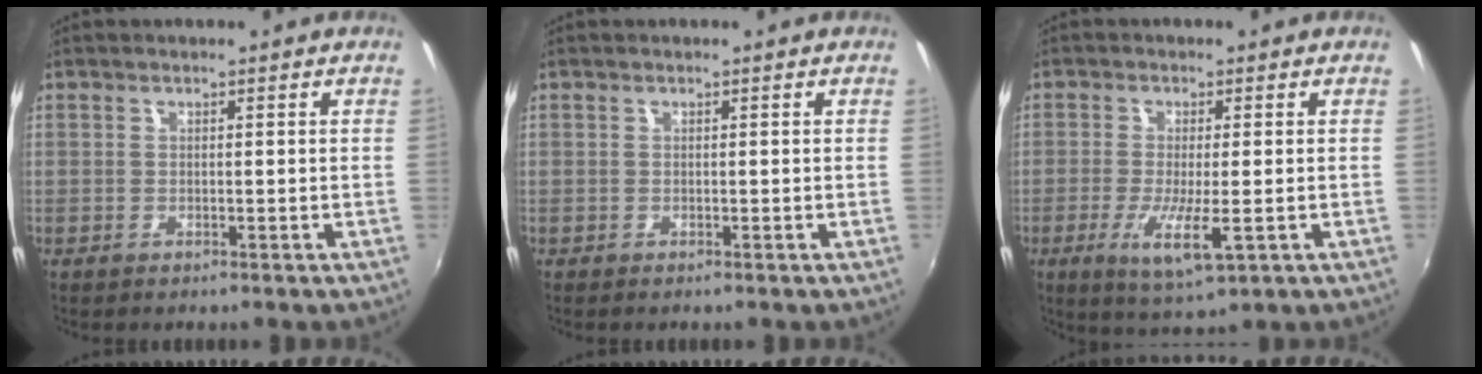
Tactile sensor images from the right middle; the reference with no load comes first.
{"total": 0.0}
{"total": 7.4, "force": [-2.4, 1.3, 6.9], "torque": [-0.142, -0.021, -0.042]}